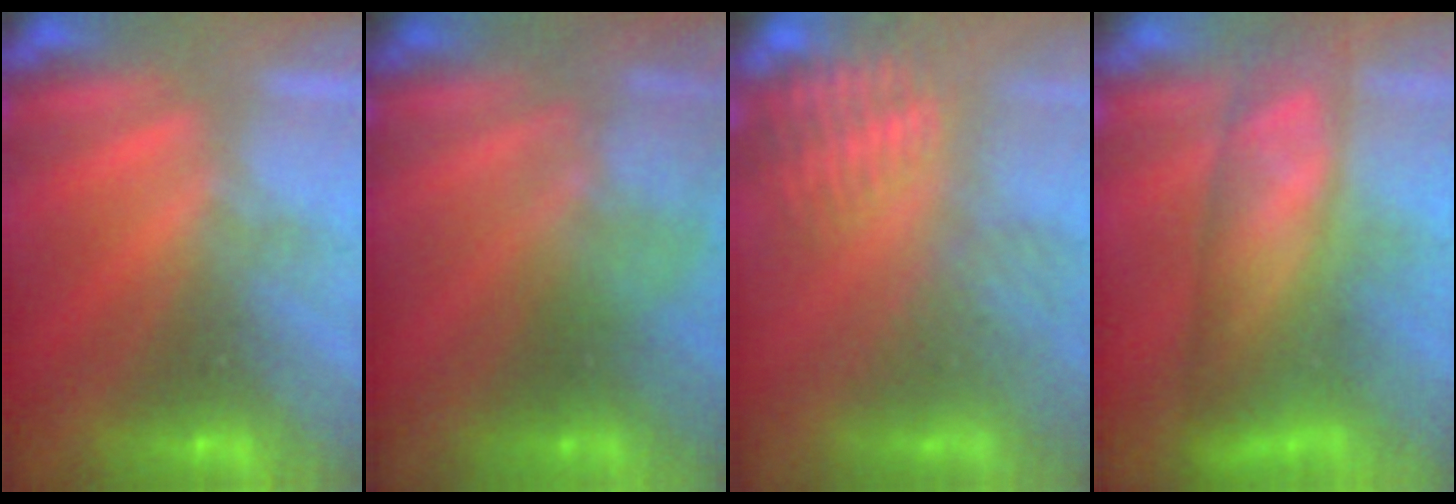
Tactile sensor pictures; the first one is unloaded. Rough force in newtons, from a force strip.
{"total": 2.1}
{"total": 4.9}
{"total": 14.6}